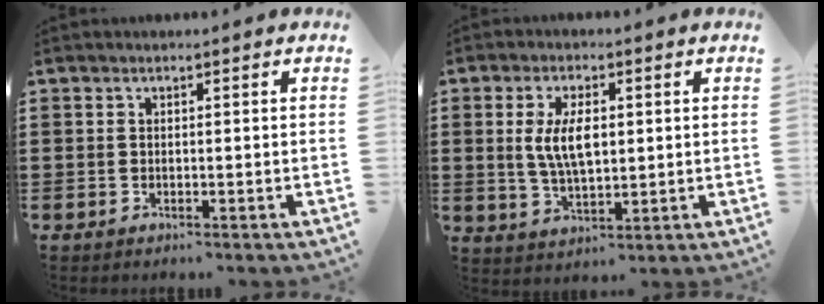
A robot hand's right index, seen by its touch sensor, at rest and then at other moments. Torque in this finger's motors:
{"motor_torque": [0.87, 0.19, 0.26, 0.13]}